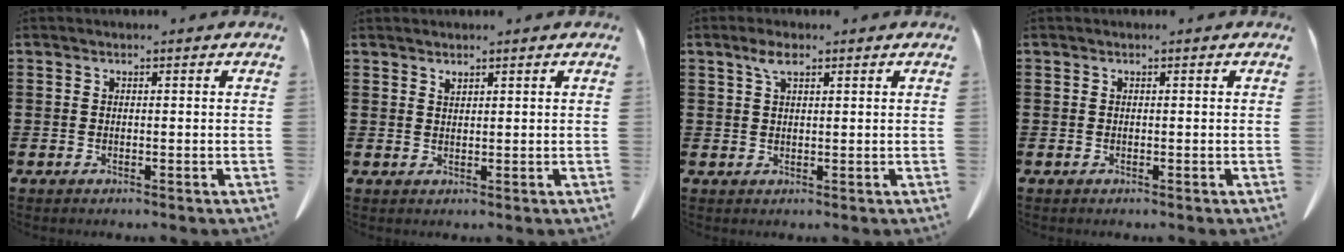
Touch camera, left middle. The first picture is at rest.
{"total": 1.0, "force": [1.0, 0.1, 0.4], "torque": [-0.009, -0.002, 0.018]}
{"total": 2.8, "force": [1.5, 0.9, 2.2], "torque": [-0.048, 0.005, 0.026]}
{"total": 0.0}